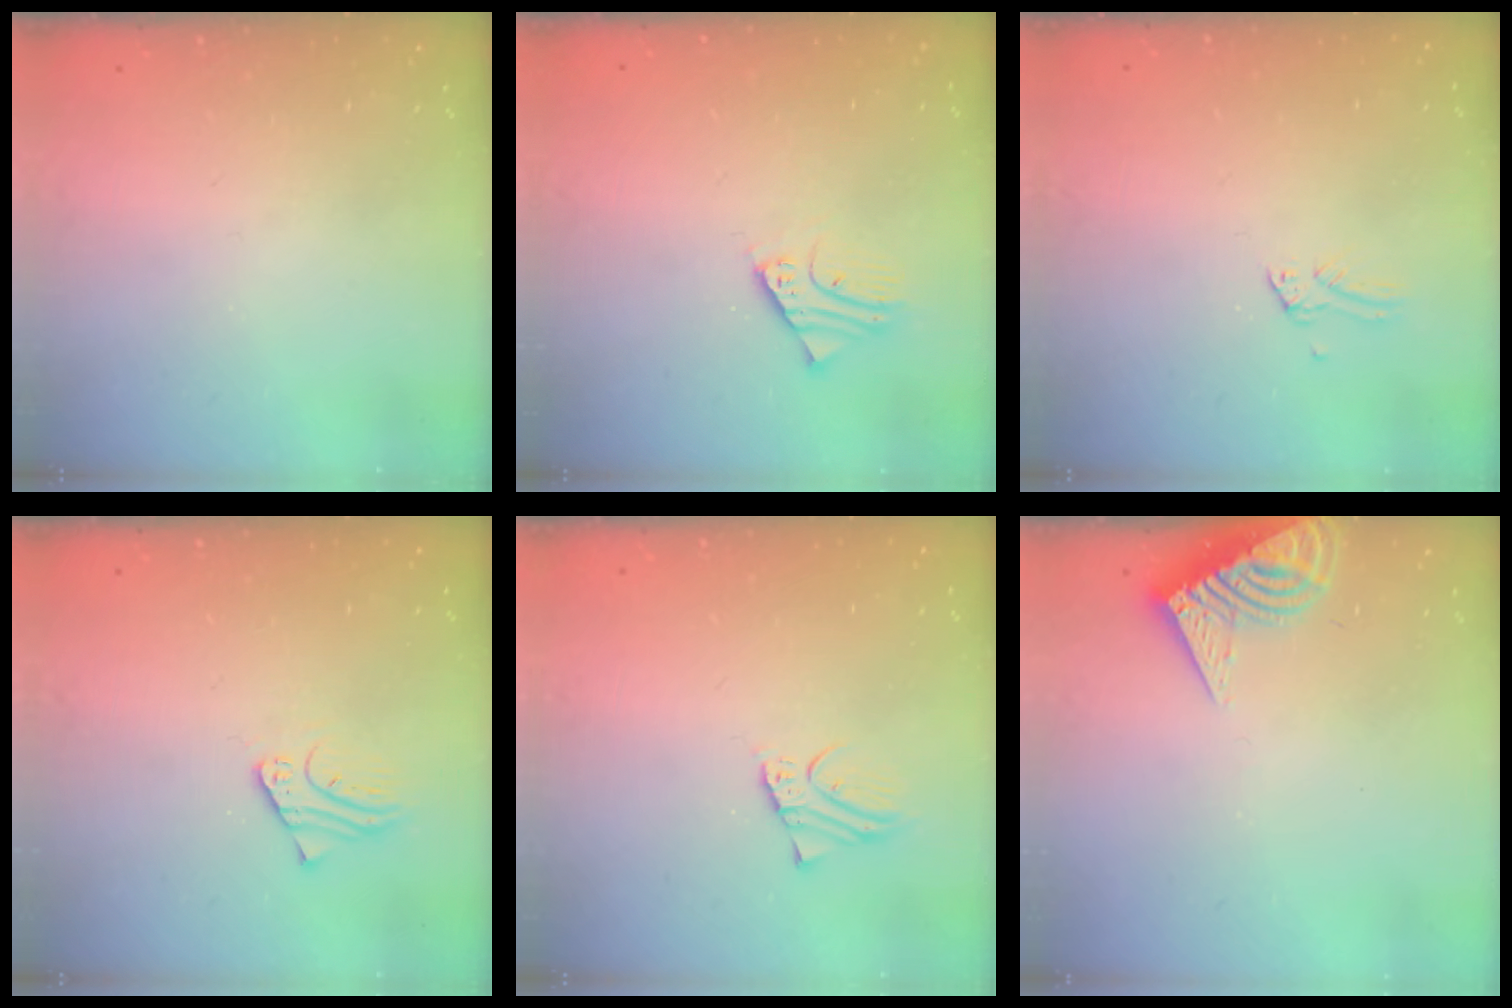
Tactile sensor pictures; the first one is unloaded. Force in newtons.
{"total": 2.2, "press": 2.2, "slide": 0.2}
{"total": 0.0}
{"total": 2.2, "press": 2.2, "slide": 0.3}
{"total": 2.6, "press": 2.6, "slide": 0.1}
{"total": 10.8, "press": 10.7, "slide": 0.9}